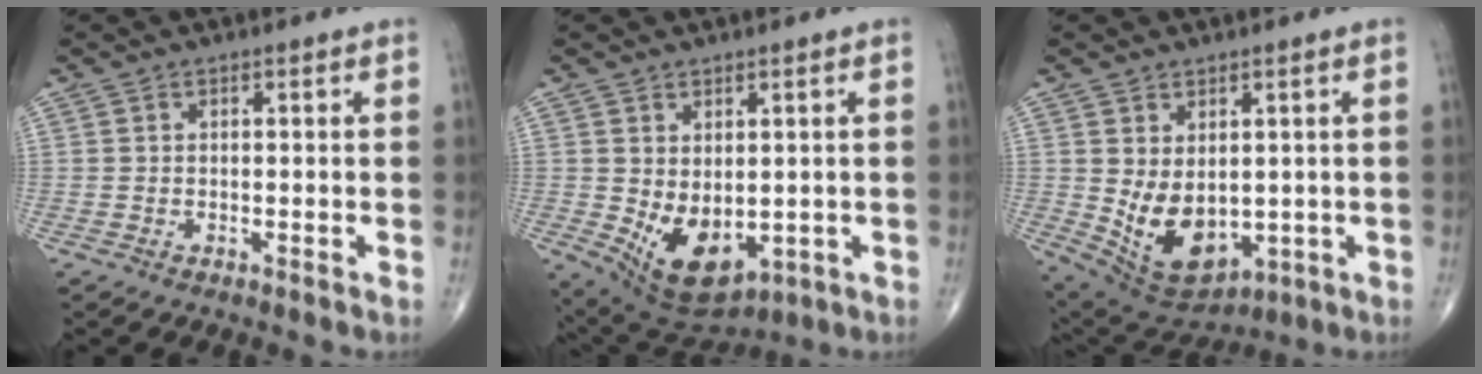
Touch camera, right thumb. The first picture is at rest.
{"total": 10.9, "force": [-1.4, 6.8, 8.4], "torque": [-0.115, -0.010, 0.008]}
{"total": 11.5, "force": [-0.4, 7.5, 8.7], "torque": [-0.122, -0.012, 0.027]}